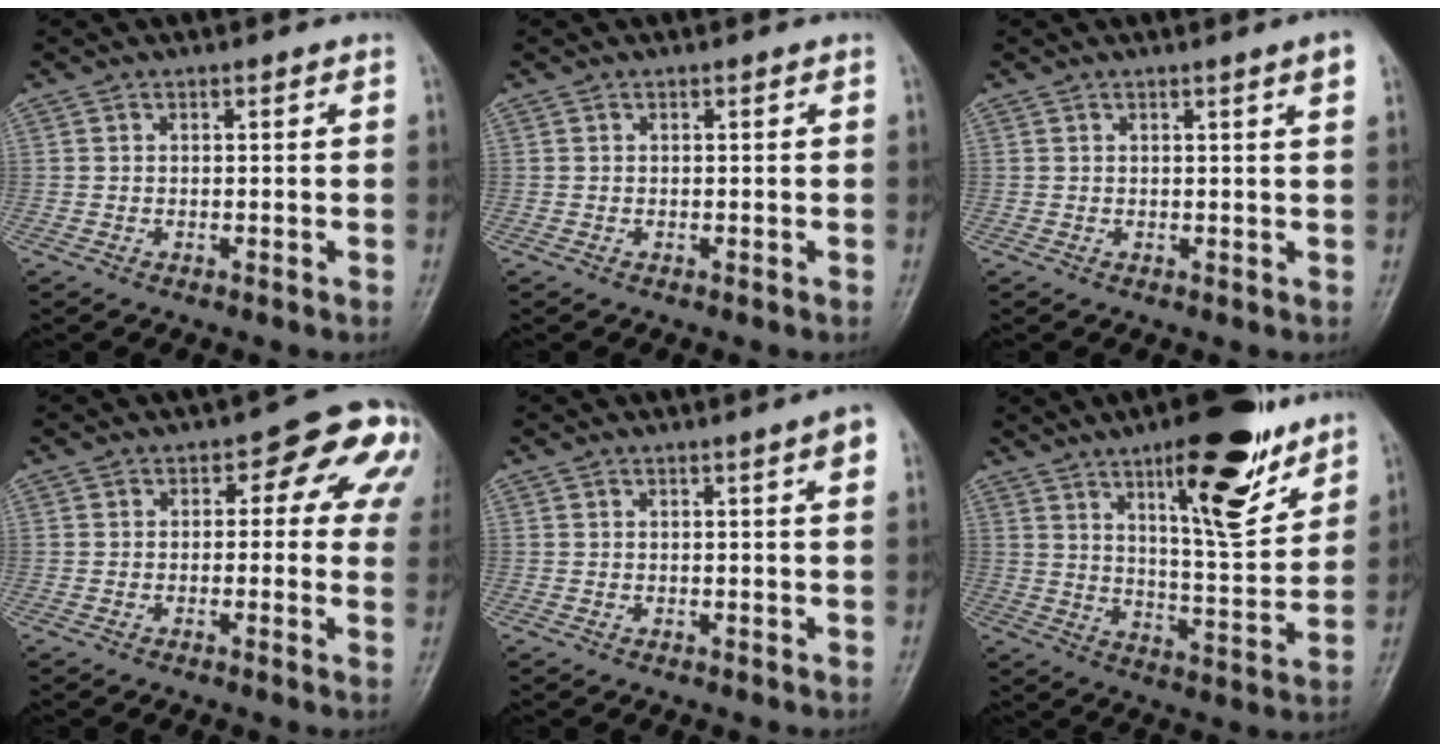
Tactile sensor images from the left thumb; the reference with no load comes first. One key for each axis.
{"total": 0.0}
{"total": 2.3, "fx": 1.2, "fy": -0.4, "fz": 2.0, "tx": -0.026, "ty": -0.005, "tz": 0.017}
{"total": 11.2, "fx": 3.0, "fy": 6.0, "fz": 8.9, "tx": -0.045, "ty": 0.012, "tz": 0.022}
{"total": 2.9, "fx": 1.2, "fy": 0.0, "fz": 2.7, "tx": -0.031, "ty": -0.001, "tz": 0.016}
{"total": 17.4, "fx": 10.6, "fy": 4.9, "fz": 12.9, "tx": -0.157, "ty": -0.064, "tz": 0.169}